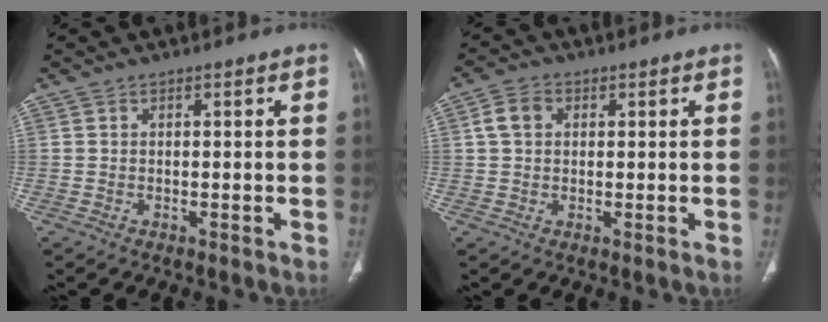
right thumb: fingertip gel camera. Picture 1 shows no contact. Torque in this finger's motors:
{"motor_torque": [-0.33, 0.34, 0.22, 0.32, 0.10]}